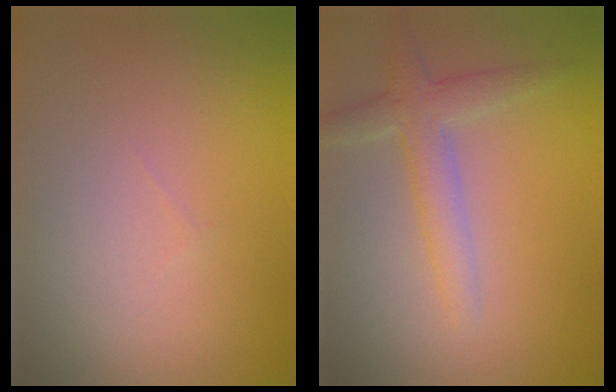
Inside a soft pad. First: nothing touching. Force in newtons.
{"total": 2.9, "press": 2.9, "slide": 0.1}